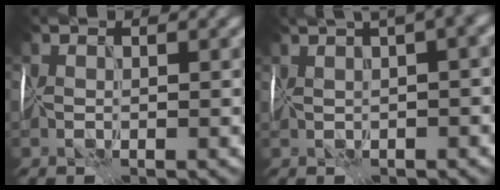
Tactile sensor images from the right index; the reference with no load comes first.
{"total": 13.4, "force": [5.9, 5.6, 10.6], "torque": [-0.117, 0.076, 0.066]}